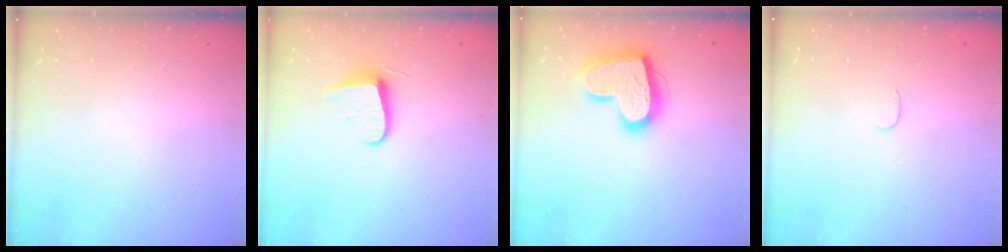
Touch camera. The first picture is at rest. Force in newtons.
{"total": 7.8, "press": 7.7, "slide": 0.4}
{"total": 17.5, "press": 17.4, "slide": 1.6}
{"total": 3.0, "press": 3.0, "slide": 0.3}